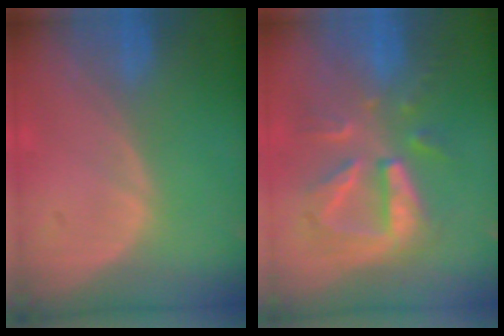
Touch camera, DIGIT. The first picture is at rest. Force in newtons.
{"total": 9.0, "press": 8.6, "slide": 2.4}